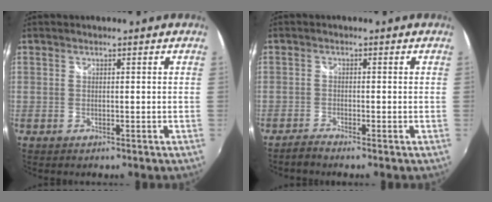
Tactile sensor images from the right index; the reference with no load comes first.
{"total": 1.6, "force": [-1.5, -0.2, 0.5], "torque": [-0.019, -0.005, -0.034]}